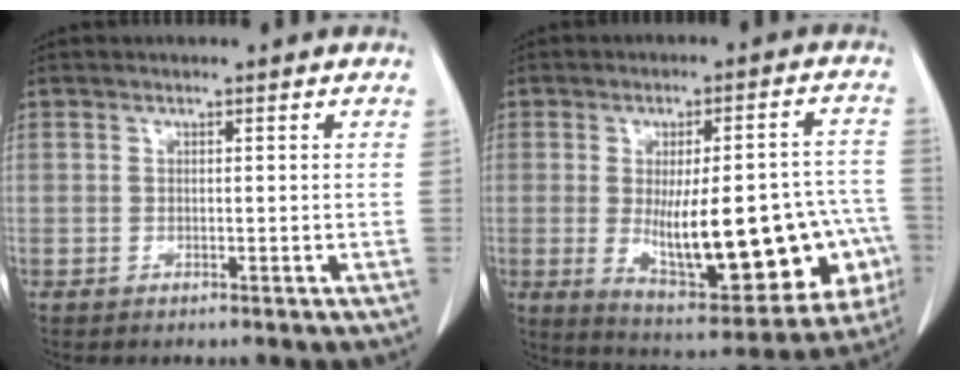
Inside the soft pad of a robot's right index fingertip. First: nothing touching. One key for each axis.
{"total": 22.4, "fx": -4.5, "fy": 7.2, "fz": 20.7, "tx": -0.233, "ty": 0.017, "tz": -0.032}